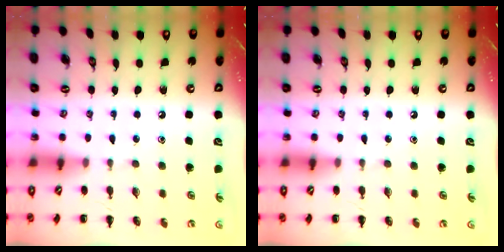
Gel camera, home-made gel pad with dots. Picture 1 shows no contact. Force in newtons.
{"total": 0.0}